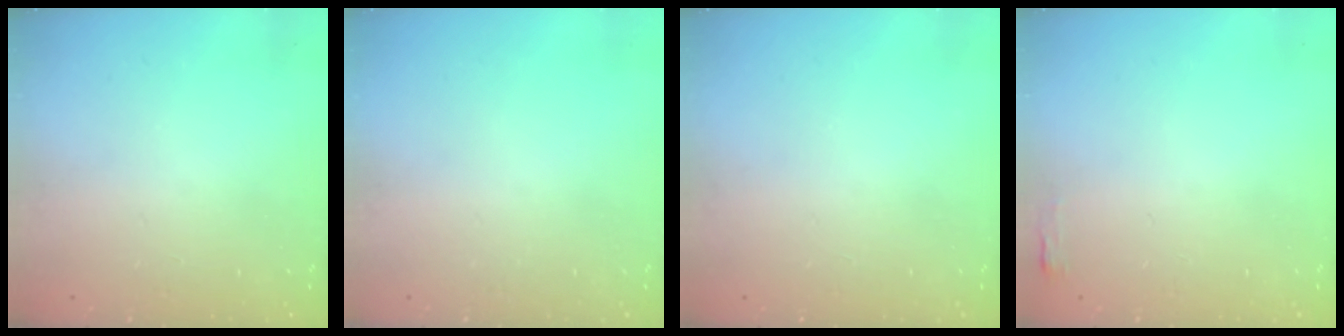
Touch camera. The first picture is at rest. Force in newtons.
{"total": 0.0}
{"total": 0.0}
{"total": 2.7, "press": 2.6, "slide": 0.8}